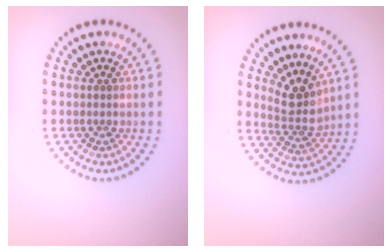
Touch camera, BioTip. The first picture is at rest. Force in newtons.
{"total": 3.0, "press": 2.3, "slide": 1.9}